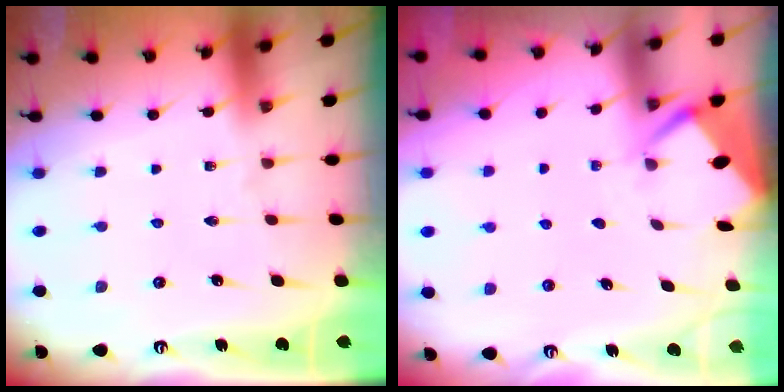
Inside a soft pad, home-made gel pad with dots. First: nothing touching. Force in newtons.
{"total": 2.8, "press": 2.7, "slide": 0.4}